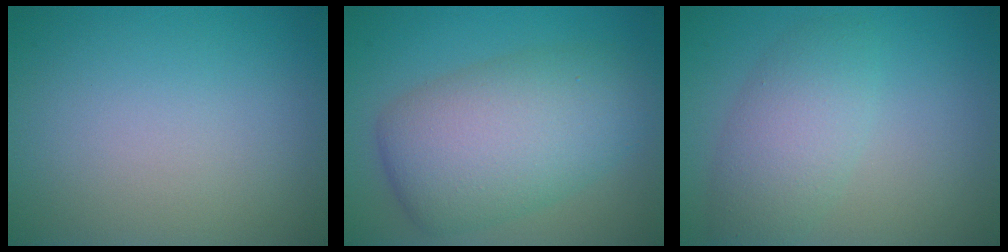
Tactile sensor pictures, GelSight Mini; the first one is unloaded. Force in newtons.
{"total": 9.0, "press": 9.0, "slide": 0.1}
{"total": 4.1, "press": 4.1, "slide": 0.1}